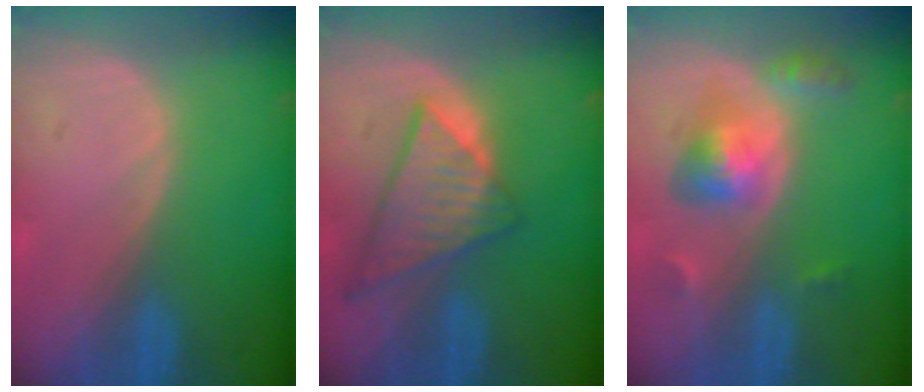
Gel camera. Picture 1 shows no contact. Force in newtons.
{"total": 9.0, "press": 7.8, "slide": 4.3}
{"total": 5.9, "press": 5.5, "slide": 2.1}